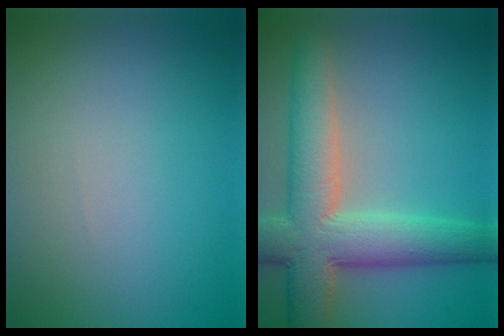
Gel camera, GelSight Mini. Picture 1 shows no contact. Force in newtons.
{"total": 8.9, "press": 8.9, "slide": 0.6}